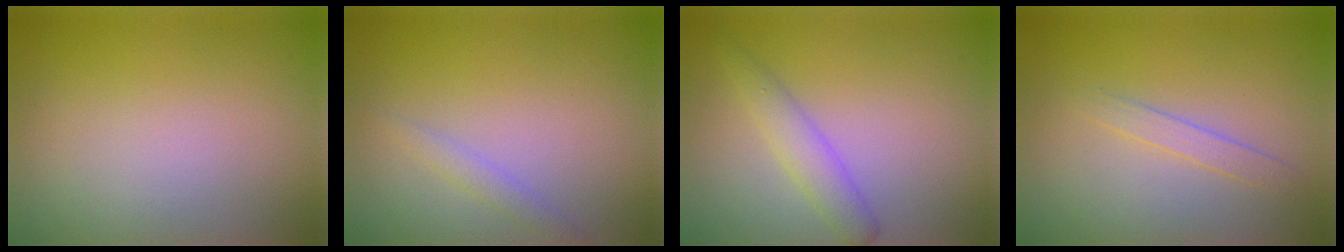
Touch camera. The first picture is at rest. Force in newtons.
{"total": 1.3, "press": 1.3, "slide": 0.1}
{"total": 1.7, "press": 1.7, "slide": 0.1}
{"total": 1.3, "press": 1.3, "slide": 0.0}